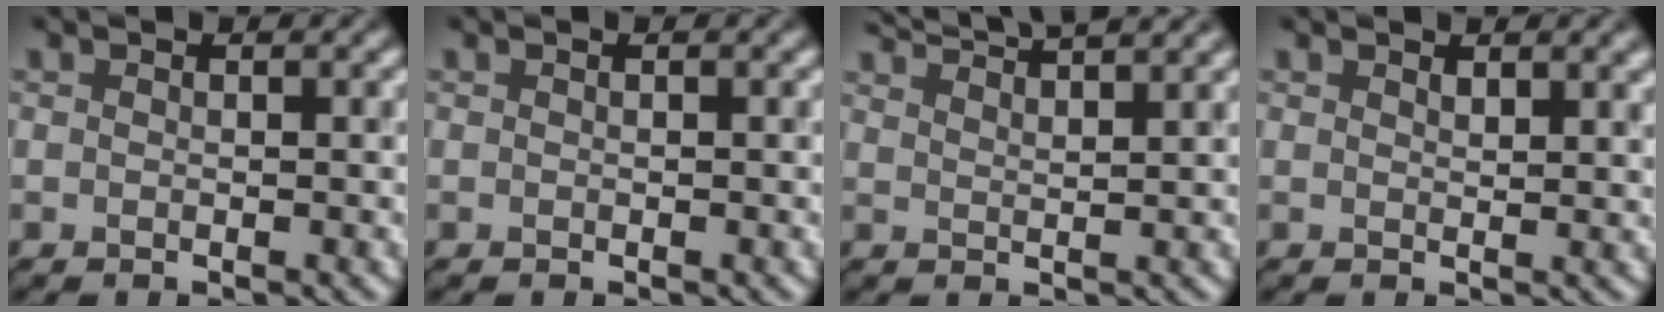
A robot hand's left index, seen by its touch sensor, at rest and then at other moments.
{"total": 0.0}
{"total": 5.8, "force": [5.1, 0.8, 2.5], "torque": [-0.016, 0.025, 0.054]}
{"total": 1.4, "force": [1.0, 0.3, 0.8], "torque": [-0.008, 0.004, 0.016]}